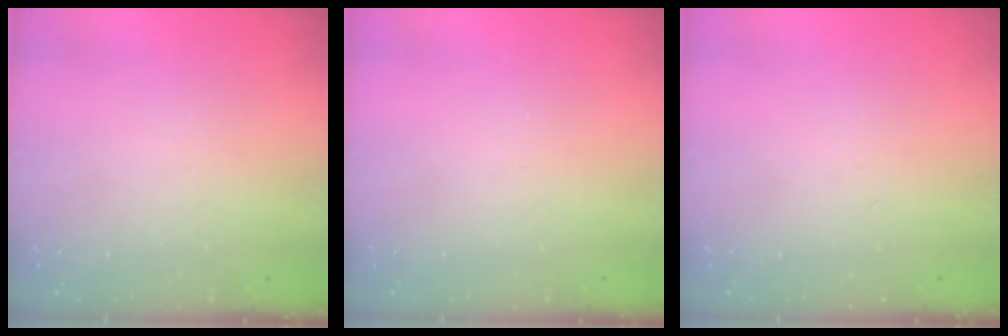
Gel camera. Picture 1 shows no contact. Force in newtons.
{"total": 0.0}
{"total": 0.0}